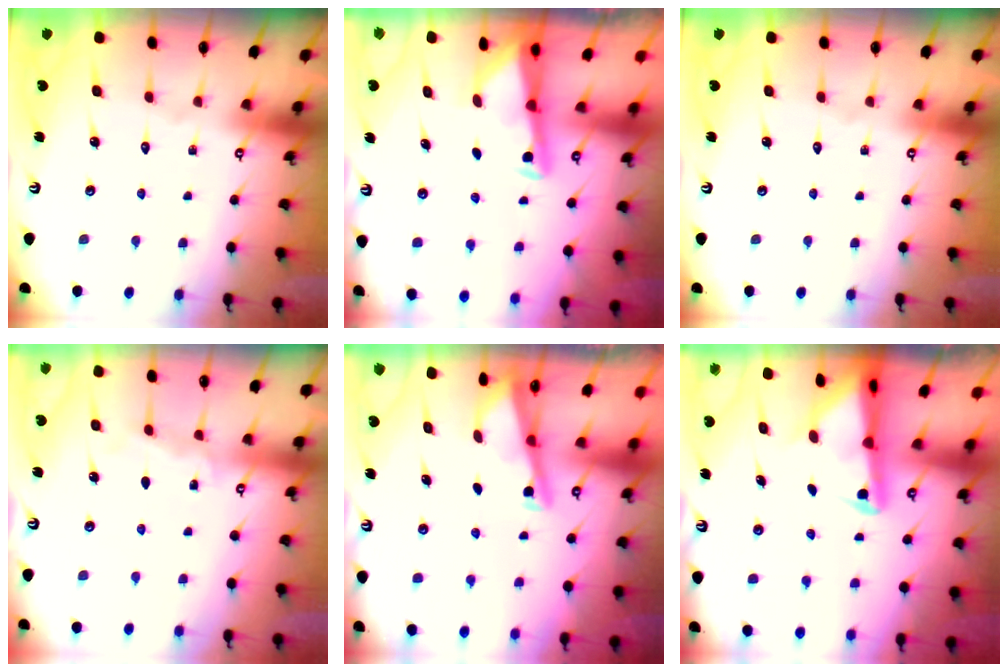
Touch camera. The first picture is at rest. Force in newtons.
{"total": 2.9, "press": 2.8, "slide": 0.4}
{"total": 0.0}
{"total": 5.1, "press": 5.1, "slide": 0.6}
{"total": 2.8, "press": 2.8, "slide": 0.4}
{"total": 3.1, "press": 3.1, "slide": 0.5}